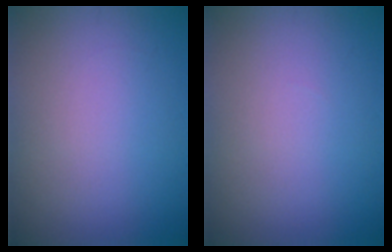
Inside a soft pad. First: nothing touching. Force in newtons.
{"total": 0.0}